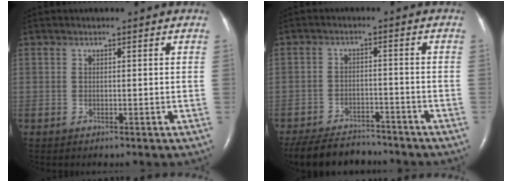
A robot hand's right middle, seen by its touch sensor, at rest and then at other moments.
{"total": 10.5, "force": [-9.4, 3.4, 3.2], "torque": [-0.056, -0.004, -0.141]}